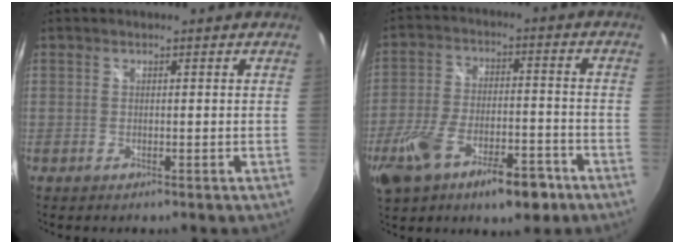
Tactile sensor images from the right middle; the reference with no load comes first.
{"total": 15.5, "force": [-8.9, 6.5, 10.9], "torque": [-0.230, -0.021, -0.148]}